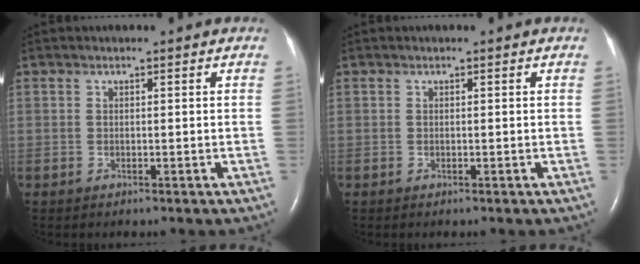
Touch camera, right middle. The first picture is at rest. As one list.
[{"total": 0.0}]